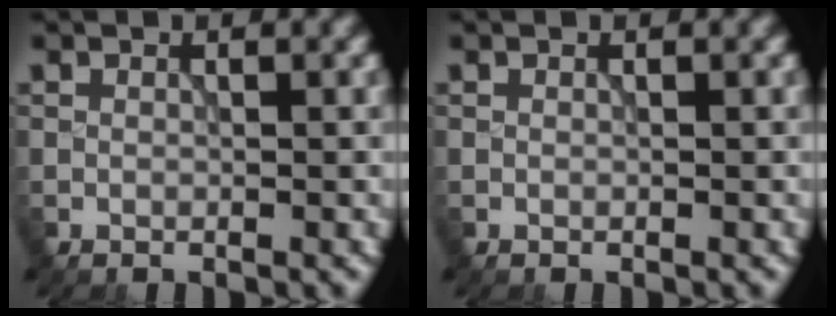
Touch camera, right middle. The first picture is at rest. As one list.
[{"total": 0.0}]